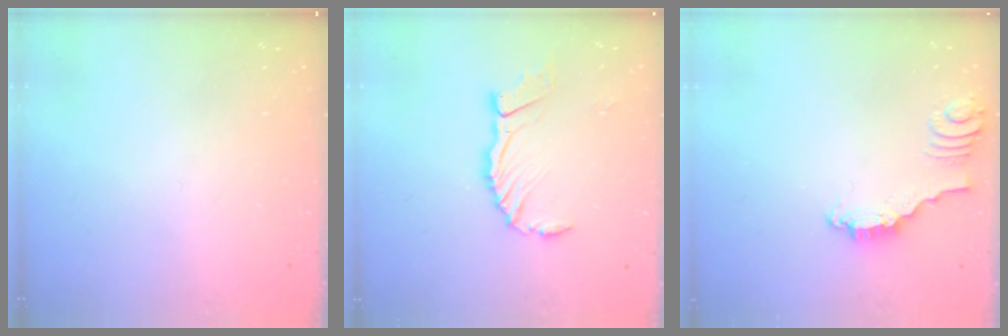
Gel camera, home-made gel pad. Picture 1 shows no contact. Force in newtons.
{"total": 8.7, "press": 8.6, "slide": 1.2}
{"total": 2.3, "press": 2.3, "slide": 0.1}